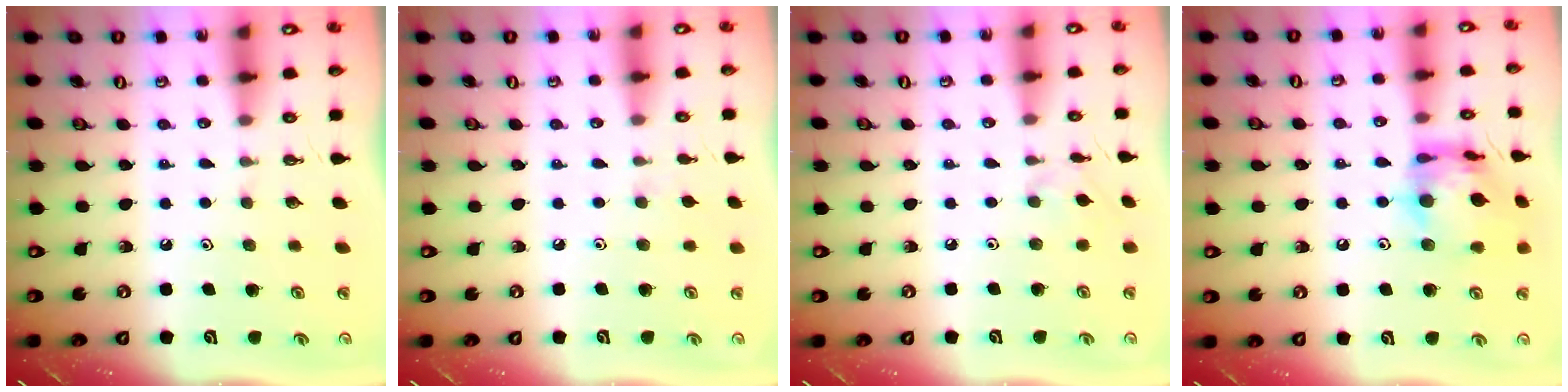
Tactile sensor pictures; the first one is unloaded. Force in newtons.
{"total": 3.1, "press": 3.1, "slide": 0.6}
{"total": 1.5, "press": 1.4, "slide": 0.5}
{"total": 14.8, "press": 14.7, "slide": 1.5}